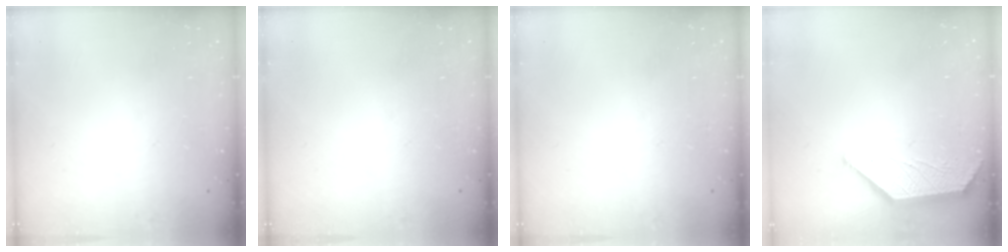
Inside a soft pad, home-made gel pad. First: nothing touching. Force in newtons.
{"total": 0.0}
{"total": 0.0}
{"total": 1.4, "press": 1.4, "slide": 0.3}